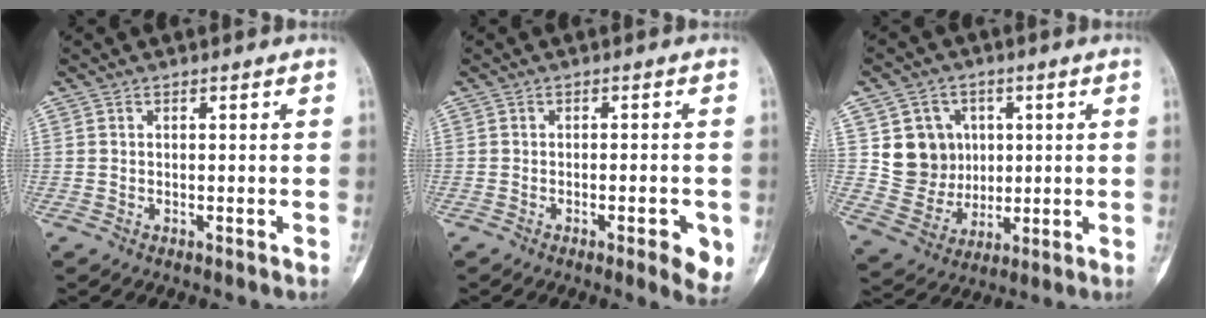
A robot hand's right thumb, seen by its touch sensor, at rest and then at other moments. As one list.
[{"total": 5.4, "force": [-1.9, 1.5, 4.9], "torque": [-0.056, -0.002, -0.021]}, {"total": 10.8, "force": [2.5, 10.0, 3.2], "torque": [-0.011, -0.004, 0.057]}]